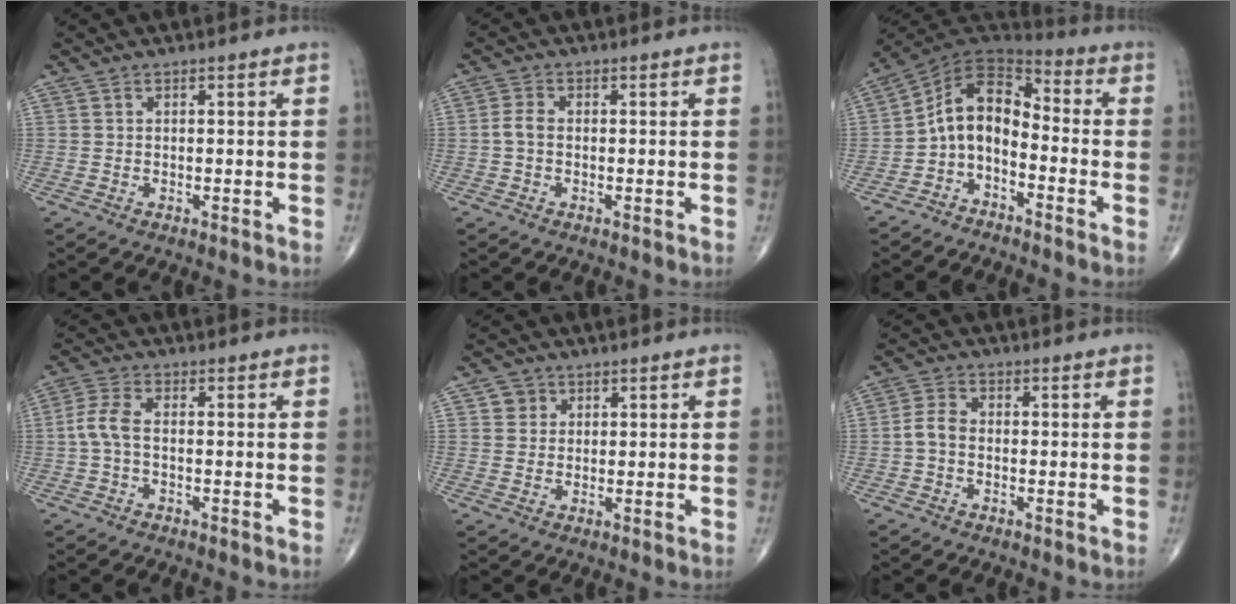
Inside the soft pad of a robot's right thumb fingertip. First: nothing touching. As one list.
[{"total": 2.4, "force": [-0.3, 1.4, 1.9], "torque": [-0.042, 0.004, -0.011]}, {"total": 9.9, "force": [-3.3, 6.3, 6.9], "torque": [-0.096, 0.081, -0.075]}, {"total": 4.3, "force": [-0.6, 1.8, 3.8], "torque": [-0.094, 0.008, -0.020]}, {"total": 2.7, "force": [1.2, 2.4, 0.4], "torque": [0.010, -0.005, 0.014]}, {"total": 3.0, "force": [-0.6, 1.8, 2.3], "torque": [-0.047, 0.008, -0.020]}]